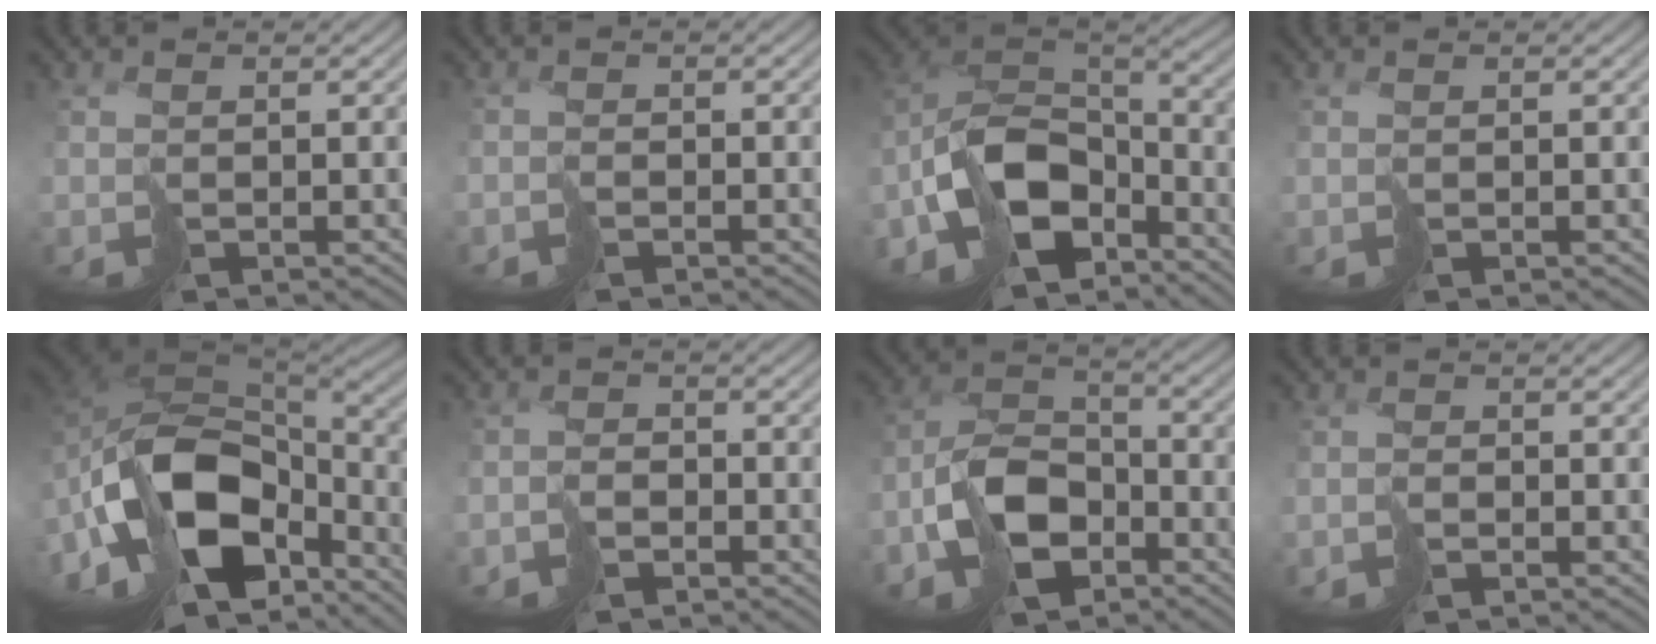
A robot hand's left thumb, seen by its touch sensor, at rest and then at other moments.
{"total": 1.1, "force": [-1.1, 0.3, -0.1], "torque": [0.013, 0.005, -0.023]}
{"total": 14.1, "force": [-7.6, 8.4, 8.4], "torque": [-0.199, -0.015, -0.139]}
{"total": 0.0}
{"total": 18.2, "force": [-5.7, 10.5, 13.8], "torque": [-0.315, -0.023, -0.085]}
{"total": 2.8, "force": [-2.6, 1.0, 0.3], "torque": [0.004, 0.008, -0.054]}
{"total": 8.6, "force": [-4.3, 5.4, 5.0], "torque": [-0.100, 0.004, -0.095]}
{"total": 1.4, "force": [-1.4, 0.4, 0.0], "torque": [0.012, 0.005, -0.030]}